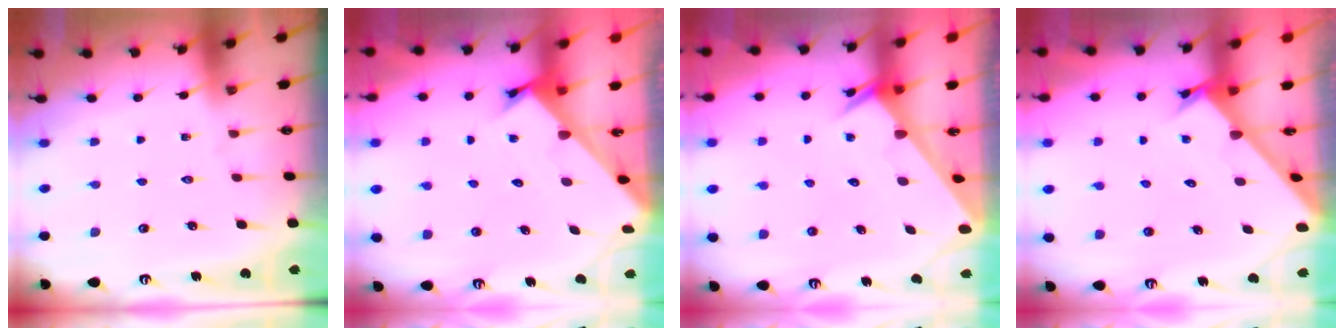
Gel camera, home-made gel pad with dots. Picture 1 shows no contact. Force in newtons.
{"total": 2.5, "press": 2.5, "slide": 0.3}
{"total": 2.4, "press": 2.4, "slide": 0.0}
{"total": 2.4, "press": 2.4, "slide": 0.2}